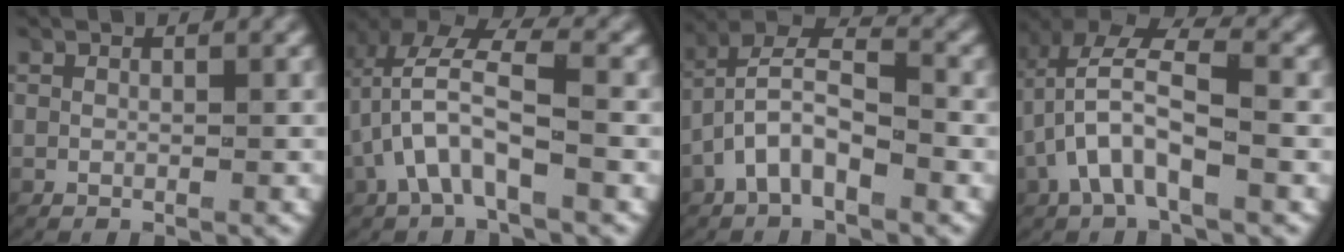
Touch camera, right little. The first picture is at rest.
{"total": 5.2, "force": [0.8, 2.7, 4.4], "torque": [-0.093, 0.002, 0.012]}
{"total": 3.9, "force": [-0.7, 2.7, 2.8], "torque": [-0.058, -0.009, -0.014]}
{"total": 5.9, "force": [0.8, 3.2, 4.8], "torque": [-0.098, 0.001, 0.012]}